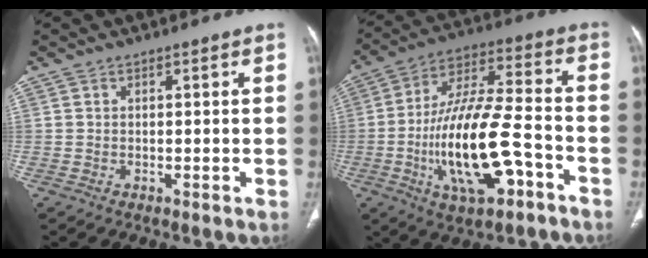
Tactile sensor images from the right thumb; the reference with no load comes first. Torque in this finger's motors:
{"motor_torque": [2.02, 2.98, 2.21, -0.56, 0.24]}